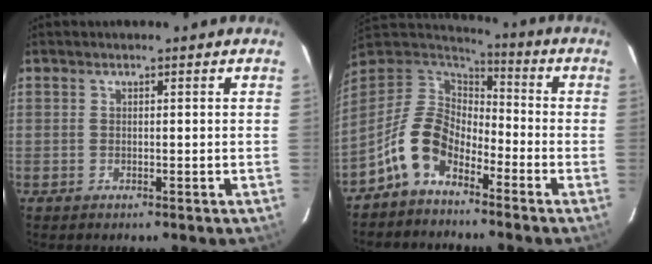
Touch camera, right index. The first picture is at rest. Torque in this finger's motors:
{"motor_torque": [0.57, 0.12, -0.25, -0.21]}